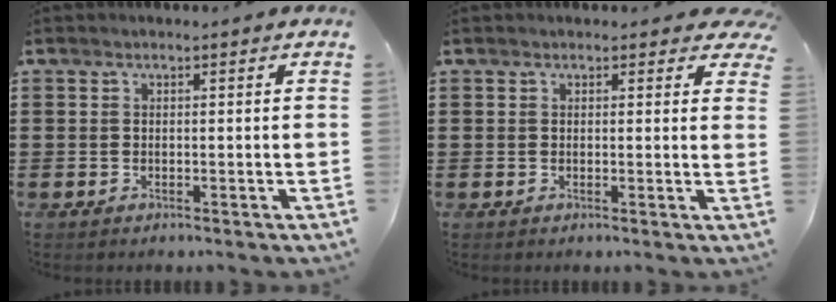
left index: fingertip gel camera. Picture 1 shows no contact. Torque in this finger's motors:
{"motor_torque": [0.82, -0.74, 0.27, 0.02]}